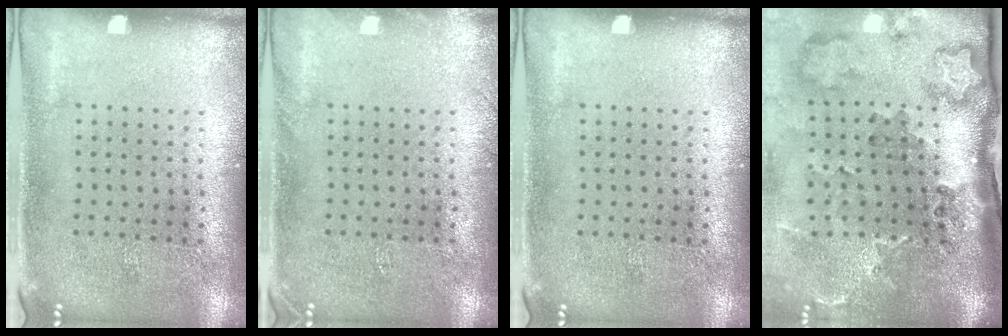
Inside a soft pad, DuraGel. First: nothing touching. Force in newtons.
{"total": 0.9, "press": 0.8, "slide": 0.2}
{"total": 0.0}
{"total": 3.8, "press": 2.4, "slide": 3.0}